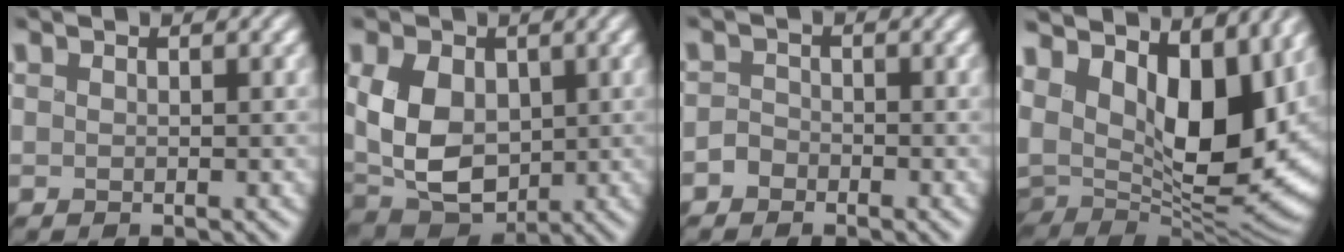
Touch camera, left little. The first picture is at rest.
{"total": 7.1, "force": [0.4, 4.9, 5.1], "torque": [-0.110, -0.006, 0.002]}
{"total": 1.7, "force": [-1.3, 1.1, 0.1], "torque": [0.009, 0.004, -0.033]}
{"total": 13.9, "force": [3.7, 9.0, 9.9], "torque": [-0.195, 0.007, 0.056]}